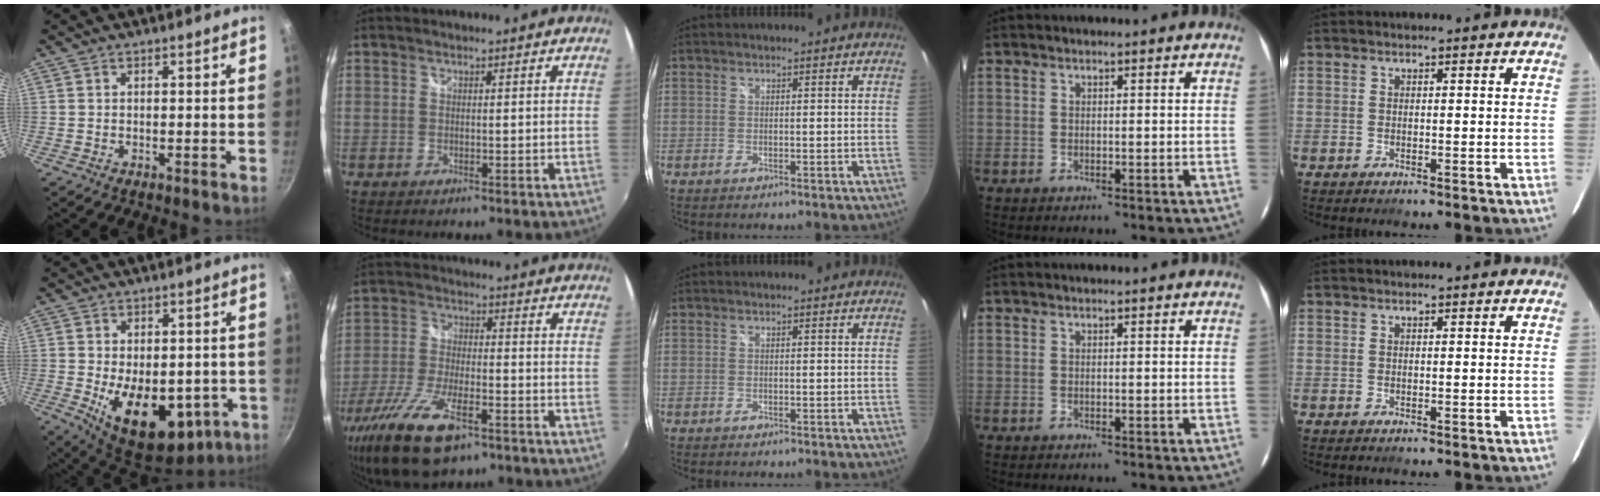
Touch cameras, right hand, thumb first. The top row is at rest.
{"thumb": {"total": 18.1, "force": [-4.5, 10.7, 13.9], "torque": [-0.171, -0.013, -0.045]}, "index": {"total": 16.8, "force": [-10.4, 6.5, 11.5], "torque": [-0.249, -0.043, -0.192]}}